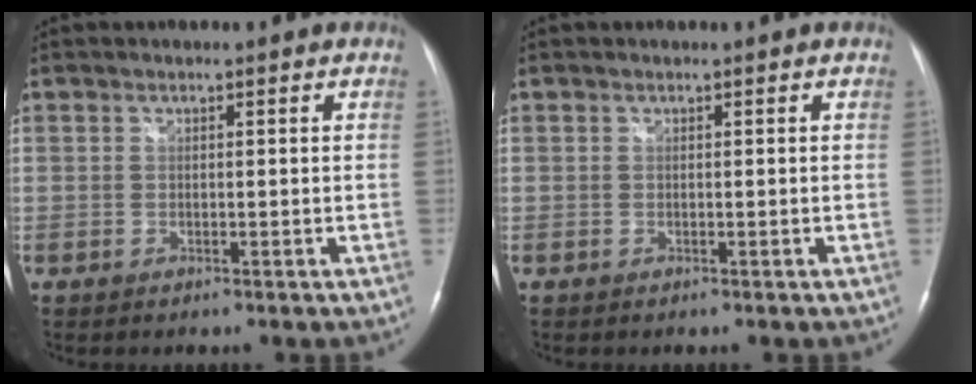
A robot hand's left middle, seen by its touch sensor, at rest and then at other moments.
{"total": 0.0}